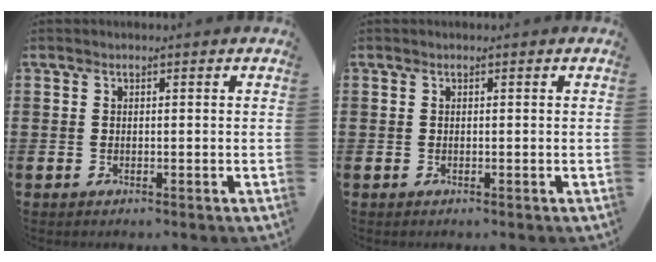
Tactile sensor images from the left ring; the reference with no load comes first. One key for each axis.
{"total": 0.0}